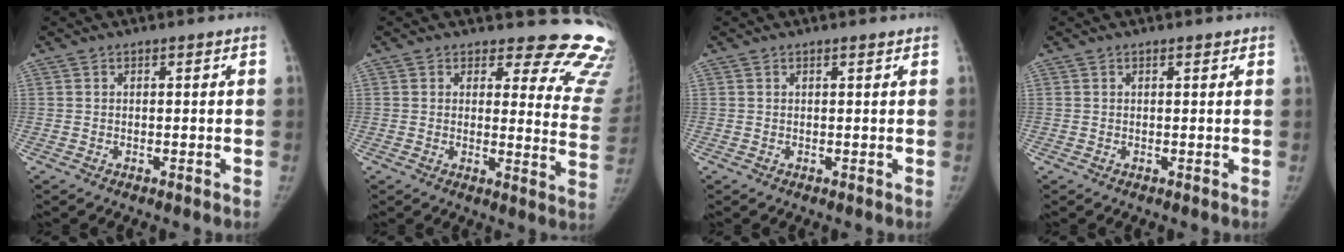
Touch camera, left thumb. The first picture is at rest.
{"total": 16.6, "force": [15.0, 5.8, 4.3], "torque": [0.007, -0.143, 0.139]}
{"total": 0.6, "force": [0.5, 0.1, 0.3], "torque": [-0.008, -0.003, 0.008]}
{"total": 0.6, "force": [0.5, 0.2, 0.4], "torque": [-0.007, -0.002, 0.006]}